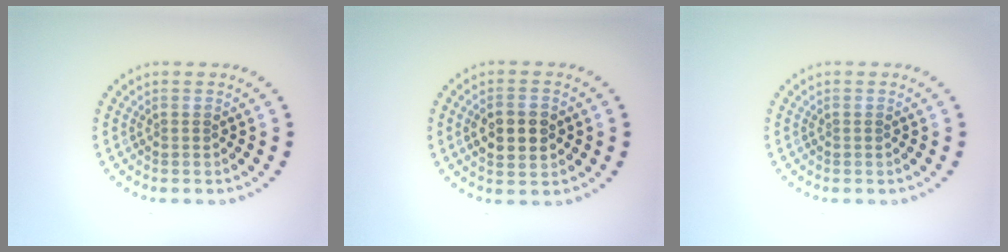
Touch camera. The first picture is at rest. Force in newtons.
{"total": 4.5, "press": 4.5, "slide": 0.3}
{"total": 0.0}